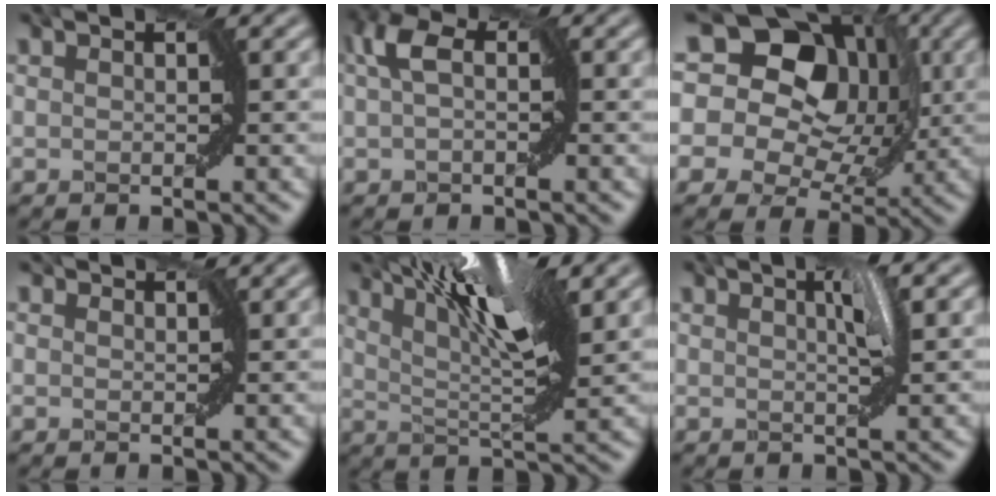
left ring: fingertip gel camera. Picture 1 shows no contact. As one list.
[{"total": 2.2, "force": [0.5, 1.2, 1.8], "torque": [-0.037, 0.006, 0.008]}, {"total": 17.8, "force": [6.8, 14.4, 8.0], "torque": [-0.136, 0.043, 0.095]}, {"total": 1.7, "force": [1.4, 0.7, 0.6], "torque": [0.016, -0.003, -0.001]}, {"total": 8.1, "force": [3.7, 2.2, 6.9], "torque": [-0.107, 0.004, 0.065]}, {"total": 2.0, "force": [0.7, 0.6, 1.8], "torque": [-0.006, -0.003, 0.008]}]